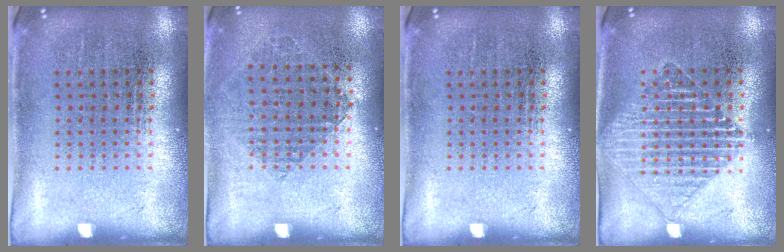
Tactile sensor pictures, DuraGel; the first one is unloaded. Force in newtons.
{"total": 0.8, "press": 0.8, "slide": 0.2}
{"total": 0.0}
{"total": 1.5, "press": 1.5, "slide": 0.3}